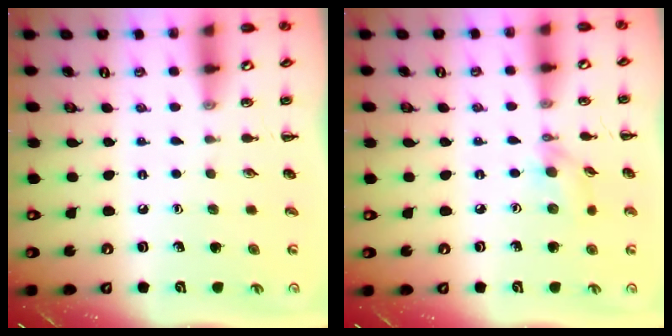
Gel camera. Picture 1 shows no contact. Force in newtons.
{"total": 4.6, "press": 4.5, "slide": 0.8}